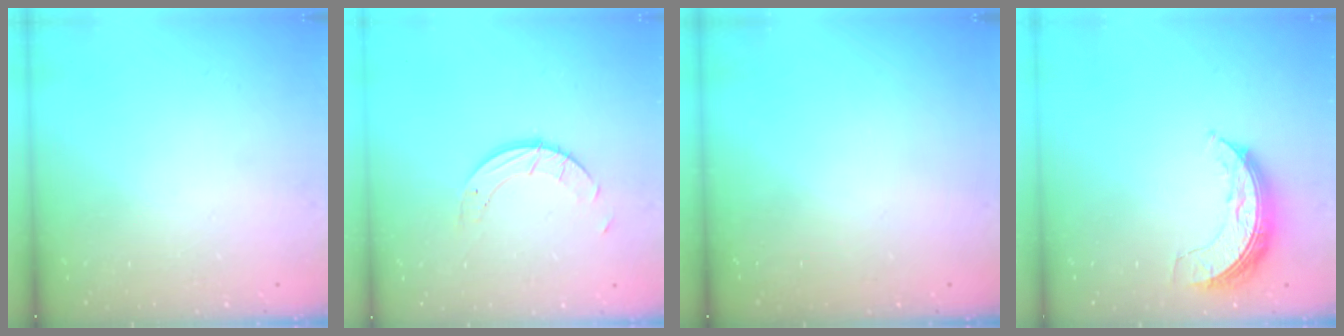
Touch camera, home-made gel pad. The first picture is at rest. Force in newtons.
{"total": 4.9, "press": 4.9, "slide": 0.4}
{"total": 0.0}
{"total": 7.7, "press": 7.7, "slide": 0.3}